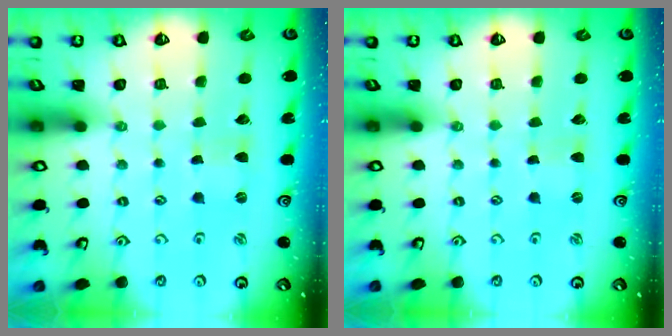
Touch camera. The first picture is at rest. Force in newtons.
{"total": 0.0}